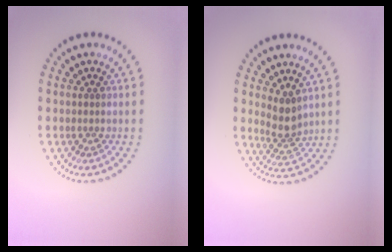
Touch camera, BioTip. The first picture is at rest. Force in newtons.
{"total": 2.5, "press": 1.9, "slide": 1.6}